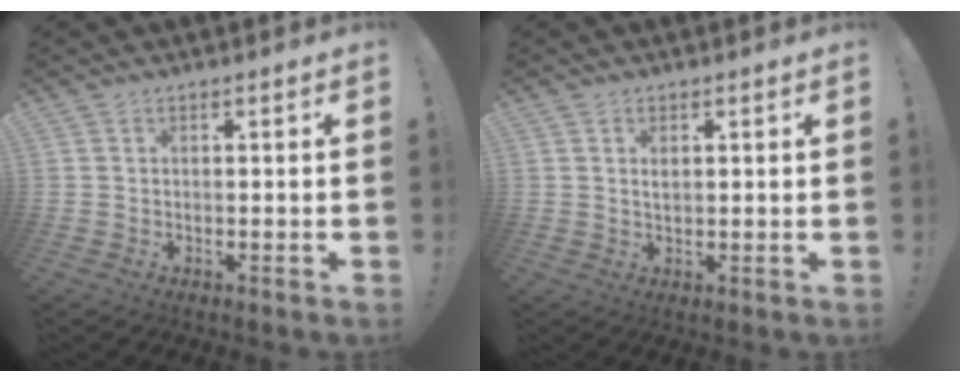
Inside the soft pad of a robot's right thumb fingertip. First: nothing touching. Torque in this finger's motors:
{"motor_torque": [0.00, 0.06, -0.16, 0.09, 0.02]}